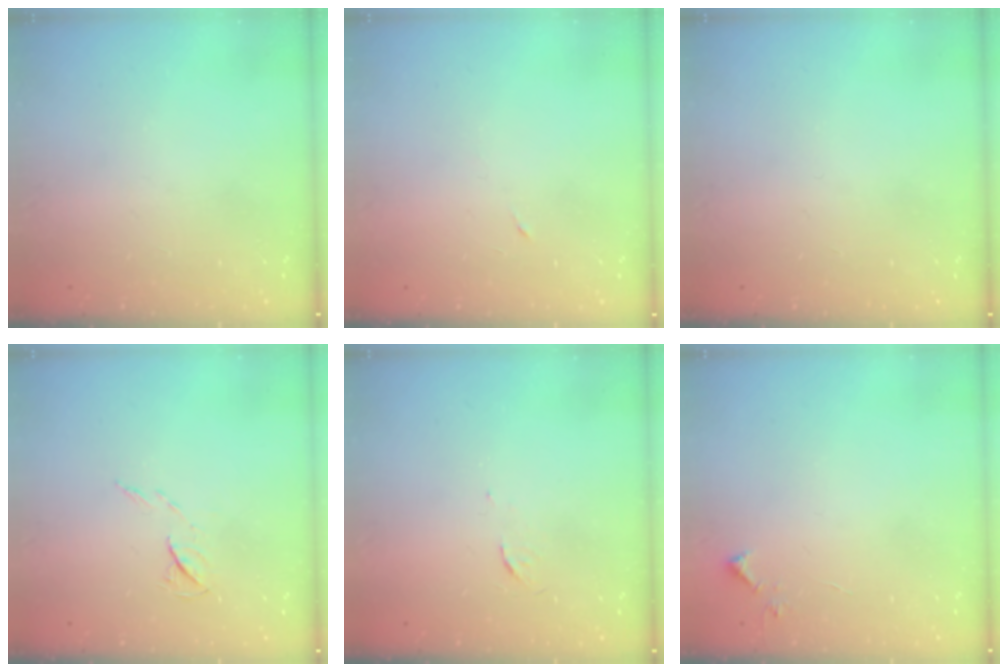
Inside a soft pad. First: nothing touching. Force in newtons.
{"total": 3.1, "press": 2.9, "slide": 1.1}
{"total": 0.0}
{"total": 5.0, "press": 5.0, "slide": 0.7}
{"total": 3.3, "press": 3.3, "slide": 0.5}
{"total": 3.8, "press": 3.8, "slide": 0.5}